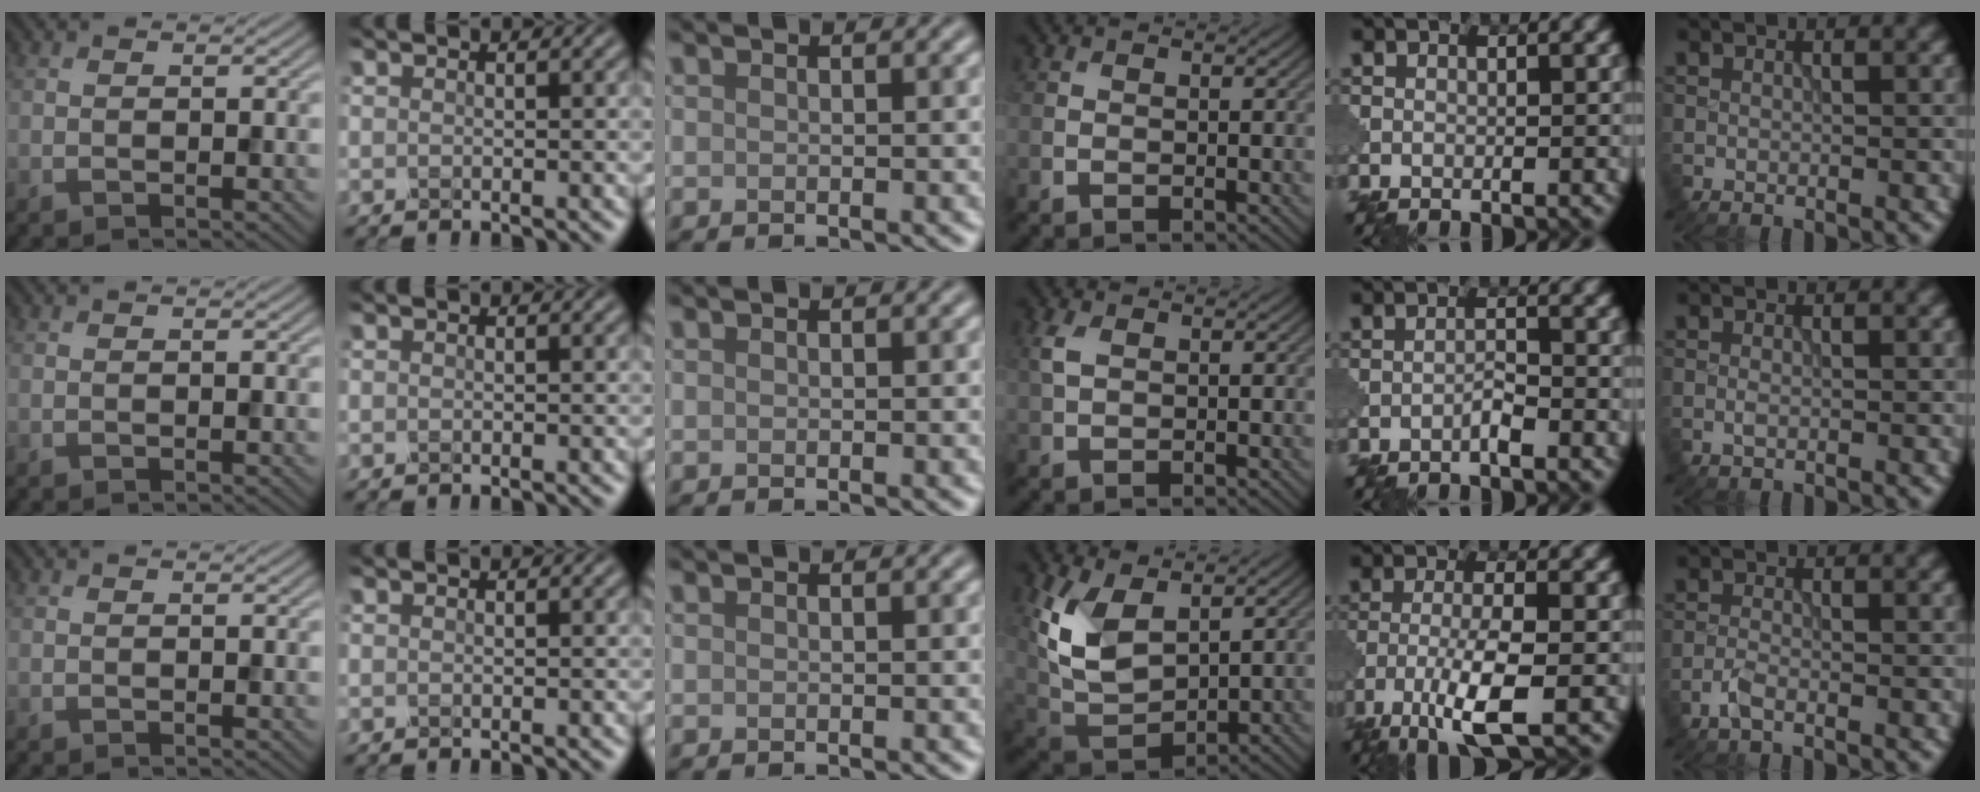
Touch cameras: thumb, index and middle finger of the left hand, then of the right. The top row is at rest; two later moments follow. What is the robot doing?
{"motion": "squeeze", "object": "clothespin"}